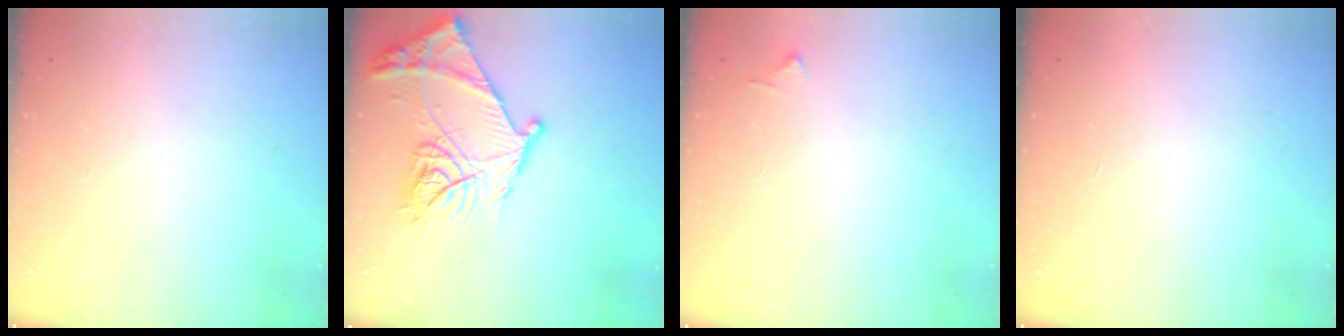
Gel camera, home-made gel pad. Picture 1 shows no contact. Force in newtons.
{"total": 20.4, "press": 20.3, "slide": 2.0}
{"total": 3.4, "press": 3.4, "slide": 0.4}
{"total": 1.5, "press": 1.5, "slide": 0.1}